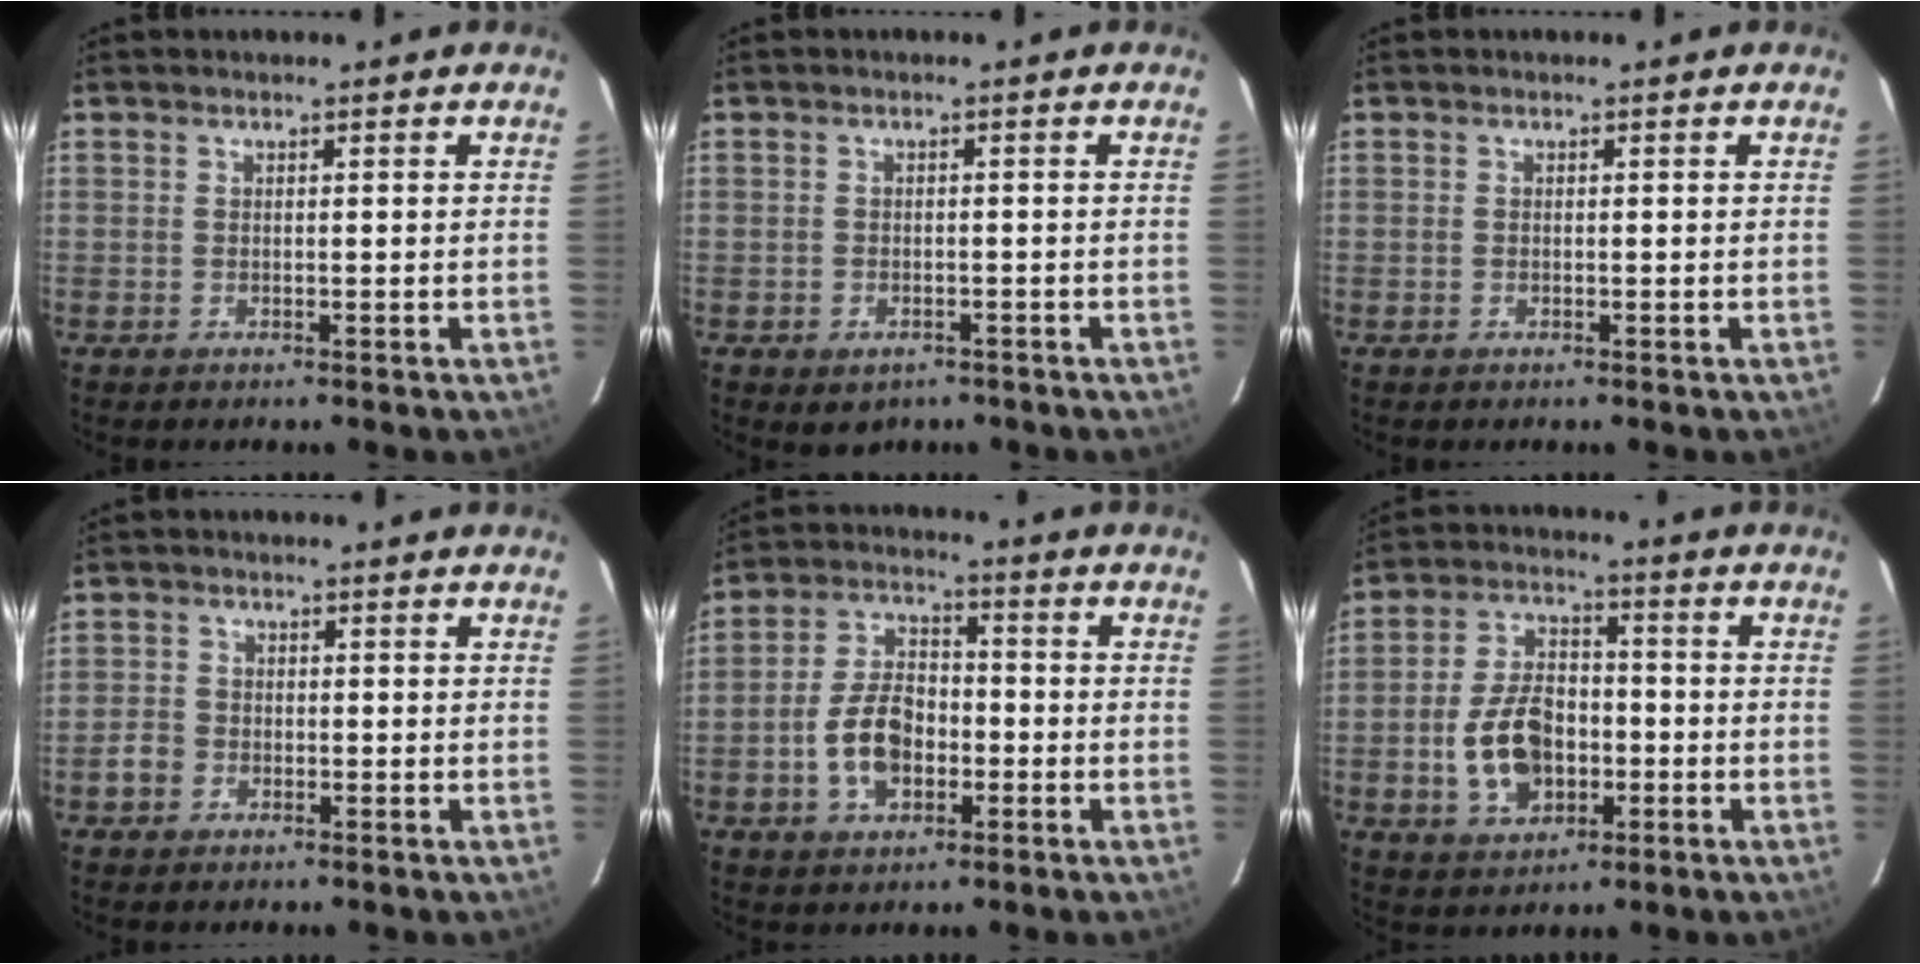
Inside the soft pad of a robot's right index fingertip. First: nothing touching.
{"total": 3.5, "force": [-1.9, 2.6, 1.4], "torque": [-0.032, -0.005, -0.019]}
{"total": 0.0}
{"total": 3.1, "force": [-1.6, 2.5, 0.8], "torque": [-0.020, 0.007, -0.032]}
{"total": 9.8, "force": [-3.1, 6.1, 7.1], "torque": [-0.143, 0.020, -0.048]}
{"total": 11.9, "force": [-3.0, 7.6, 8.6], "torque": [-0.177, 0.017, -0.041]}